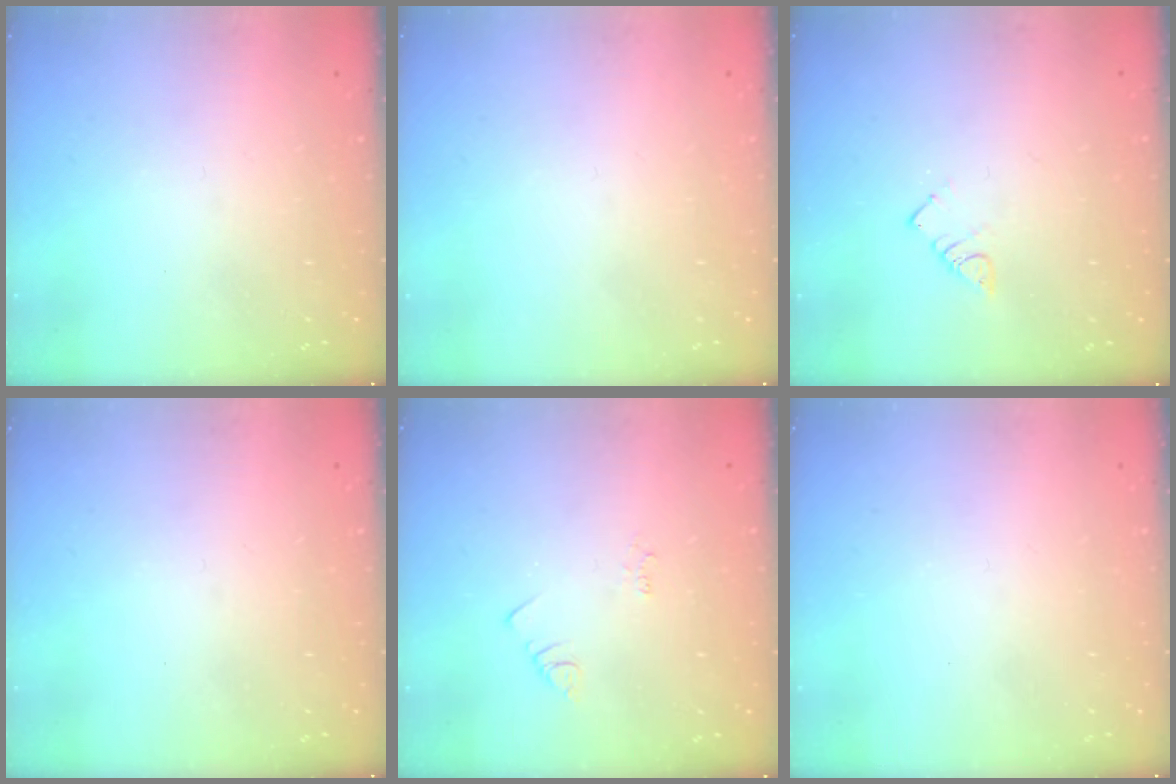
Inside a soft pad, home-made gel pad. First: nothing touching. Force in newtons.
{"total": 1.8, "press": 1.7, "slide": 0.1}
{"total": 2.9, "press": 2.9, "slide": 0.5}
{"total": 0.0}
{"total": 2.2, "press": 2.1, "slide": 0.4}
{"total": 1.5, "press": 1.5, "slide": 0.1}